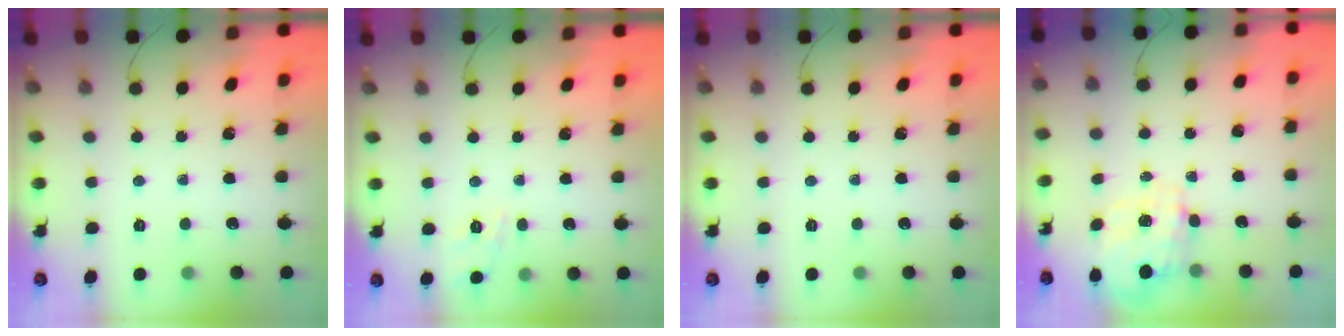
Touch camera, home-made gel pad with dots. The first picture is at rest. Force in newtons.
{"total": 9.6, "press": 9.5, "slide": 1.5}
{"total": 0.0}
{"total": 3.6, "press": 3.5, "slide": 1.0}